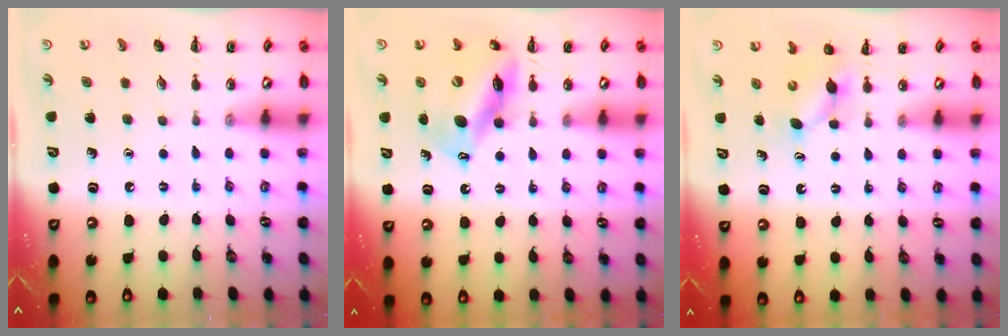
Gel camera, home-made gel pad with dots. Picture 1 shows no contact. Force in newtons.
{"total": 13.0, "press": 12.4, "slide": 3.8}
{"total": 4.0, "press": 3.8, "slide": 1.1}